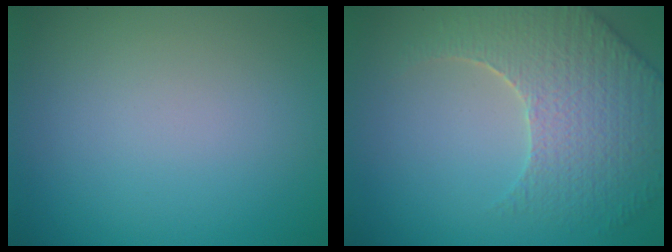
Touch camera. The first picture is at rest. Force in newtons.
{"total": 5.9, "press": 5.1, "slide": 3.0}